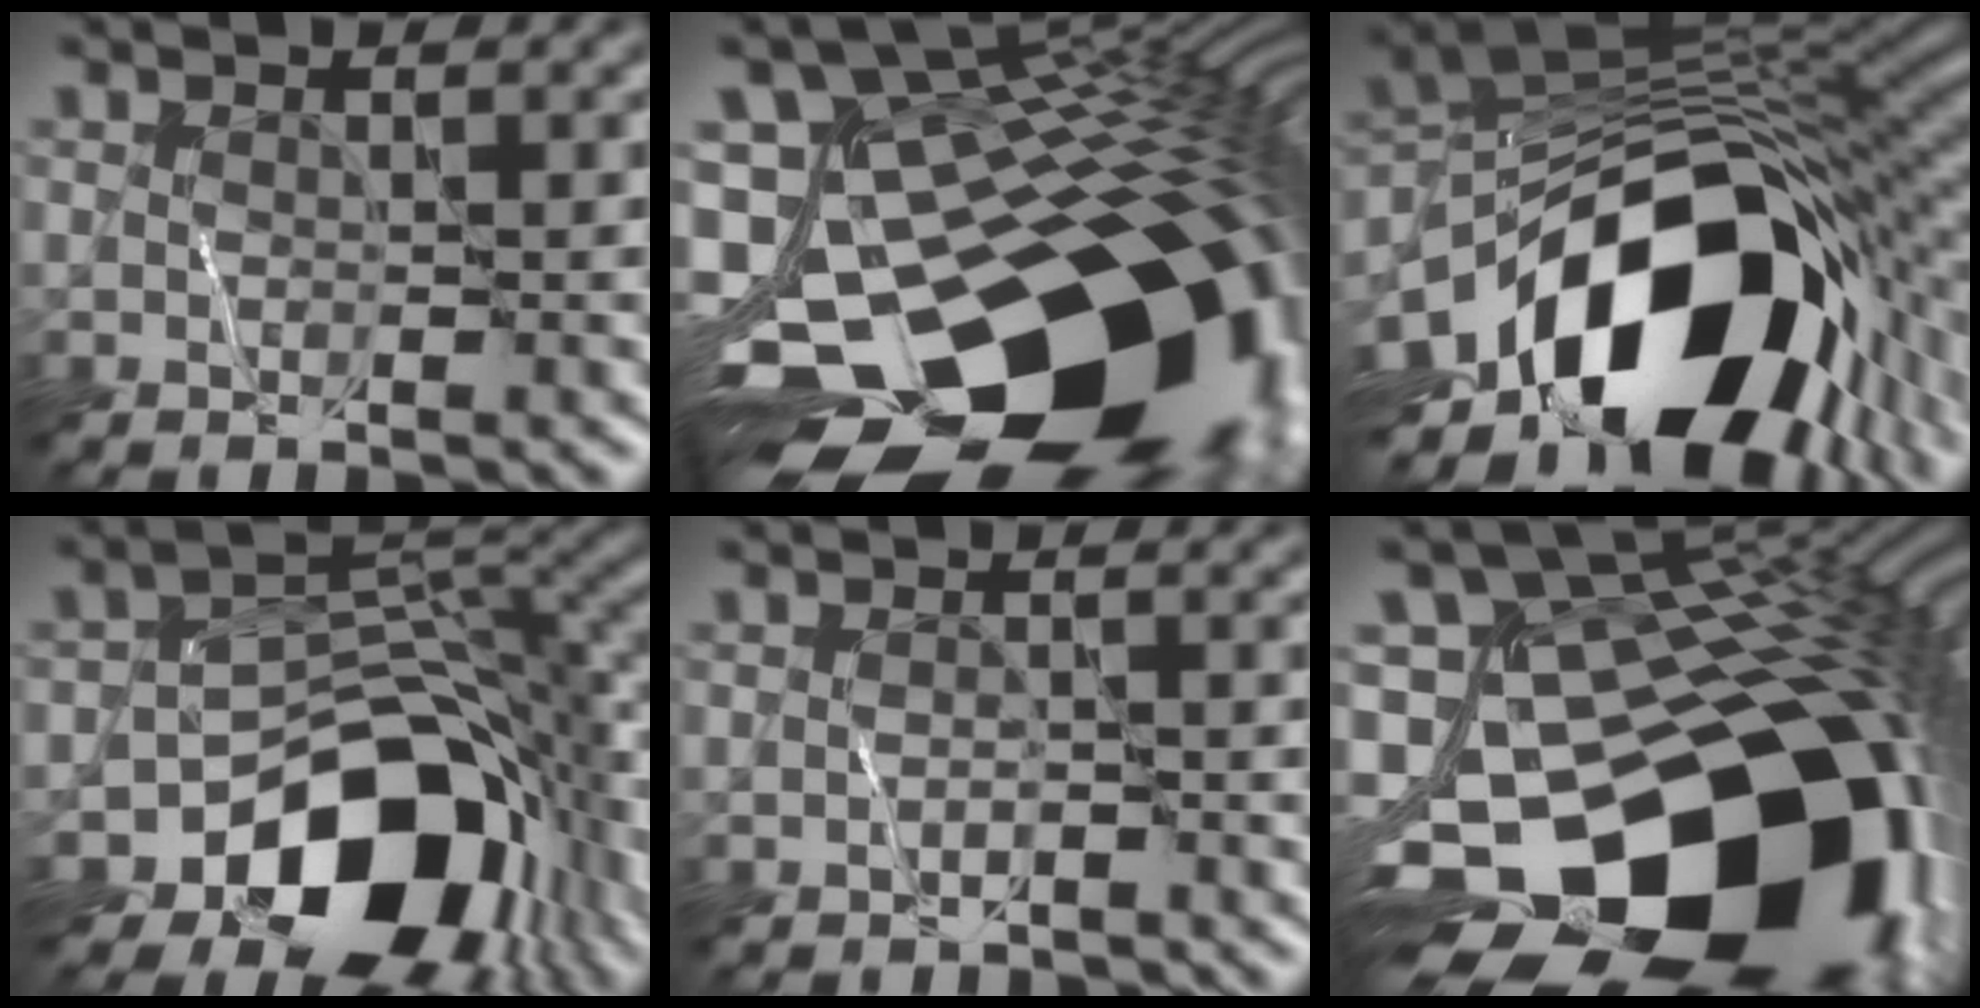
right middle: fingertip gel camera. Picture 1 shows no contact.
{"total": 21.1, "force": [-7.2, 12.7, 15.2], "torque": [-0.221, -0.014, -0.097]}
{"total": 17.3, "force": [-6.4, 10.6, 12.2], "torque": [-0.208, -0.026, -0.097]}
{"total": 13.4, "force": [-6.8, 8.8, 7.3], "torque": [-0.103, -0.011, -0.115]}
{"total": 0.8, "force": [-0.7, 0.3, 0.2], "torque": [-0.001, 0.002, -0.013]}
{"total": 20.7, "force": [-7.9, 14.0, 13.0], "torque": [-0.211, -0.036, -0.095]}